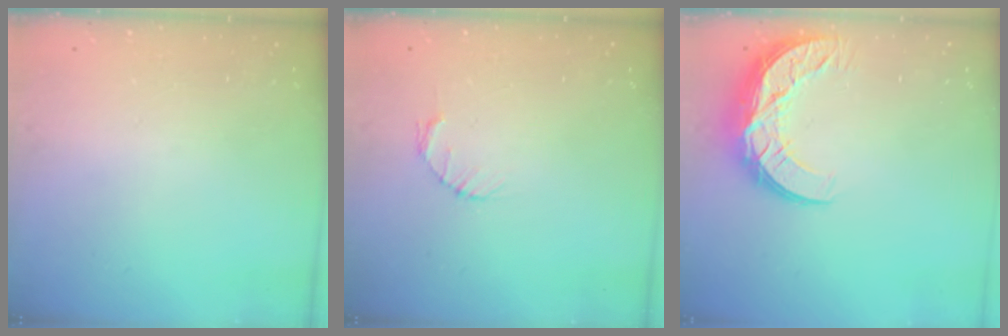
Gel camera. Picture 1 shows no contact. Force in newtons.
{"total": 2.7, "press": 2.7, "slide": 0.4}
{"total": 11.3, "press": 11.2, "slide": 0.9}